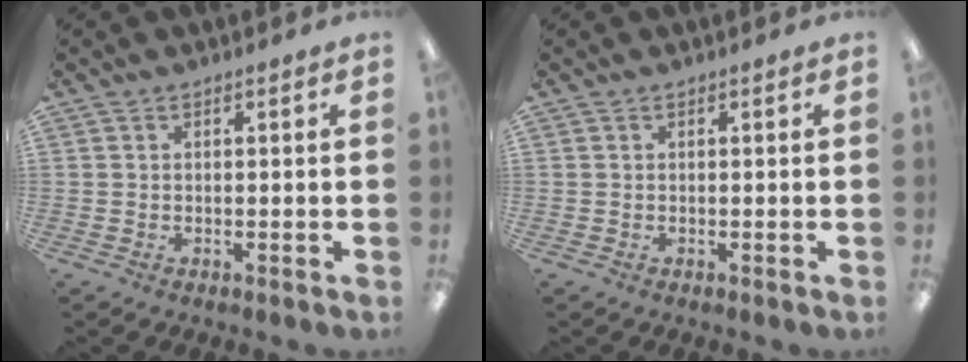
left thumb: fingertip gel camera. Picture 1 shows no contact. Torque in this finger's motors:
{"motor_torque": [-0.01, -0.01, 0.13, -0.08, 0.00]}